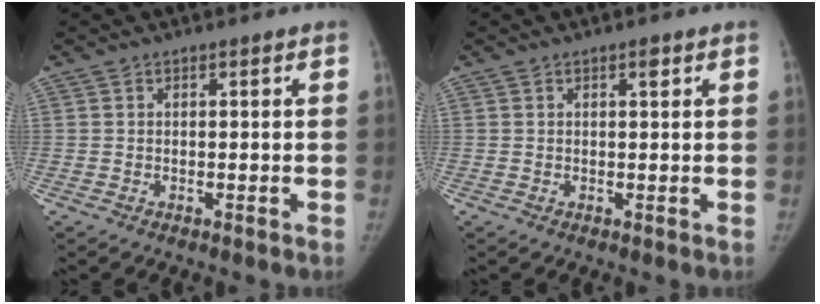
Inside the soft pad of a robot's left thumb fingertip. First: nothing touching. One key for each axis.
{"total": 1.1, "fx": 0.6, "fy": 0.4, "fz": 0.9, "tx": -0.010, "ty": 0.000, "tz": 0.009}